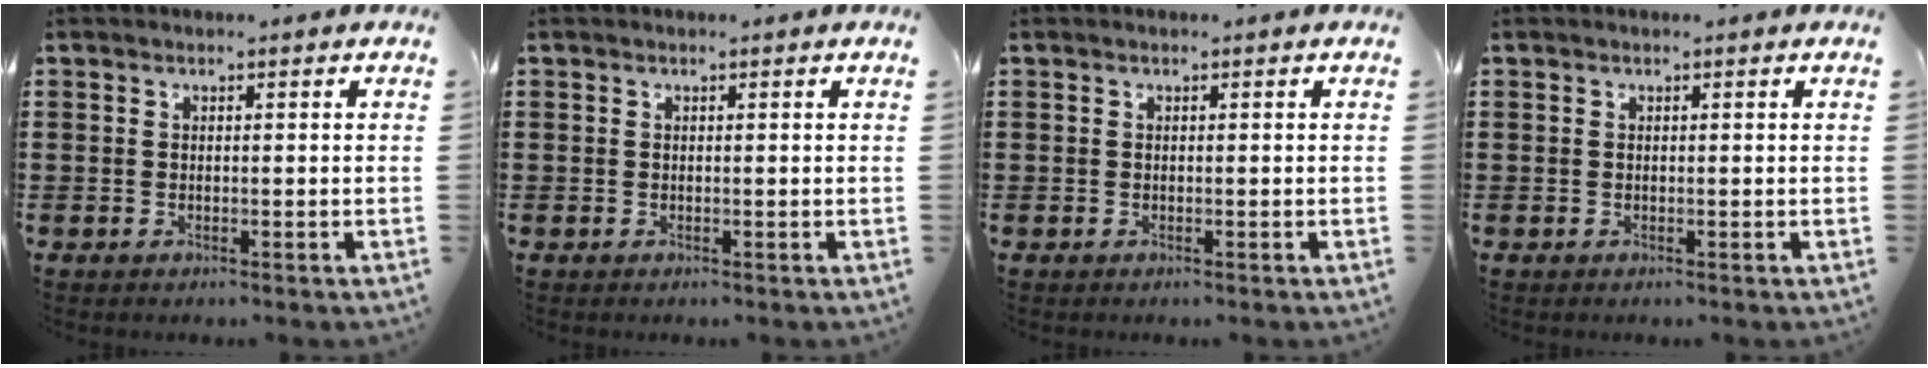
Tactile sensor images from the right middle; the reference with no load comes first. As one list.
[{"total": 0.0}, {"total": 0.0}, {"total": 0.0}]